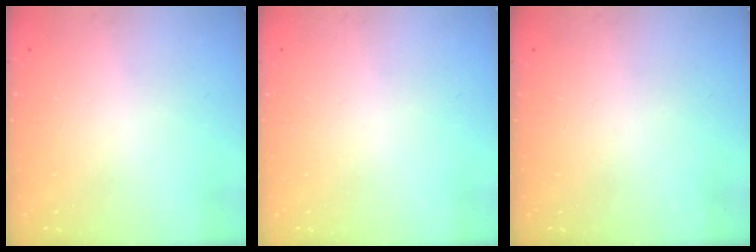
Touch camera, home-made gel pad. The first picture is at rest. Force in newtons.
{"total": 0.0}
{"total": 0.0}